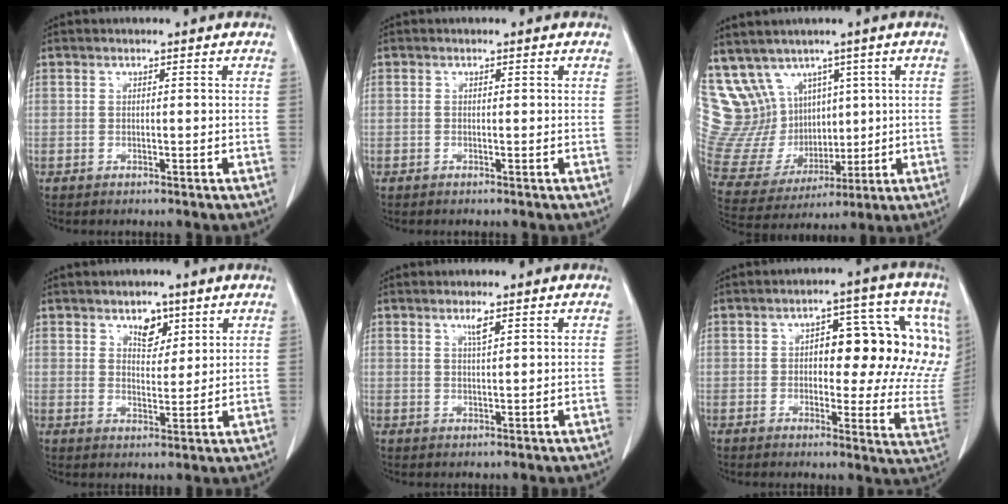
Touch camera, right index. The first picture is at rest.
{"total": 0.0}
{"total": 16.6, "force": [7.9, 13.5, 5.7], "torque": [-0.157, 0.075, 0.194]}
{"total": 4.2, "force": [2.7, 2.5, 2.1], "torque": [-0.026, -0.001, 0.046]}
{"total": 1.9, "force": [1.2, 0.1, 1.4], "torque": [-0.029, -0.001, 0.024]}
{"total": 17.3, "force": [3.9, 6.9, 15.4], "torque": [-0.160, 0.024, 0.048]}